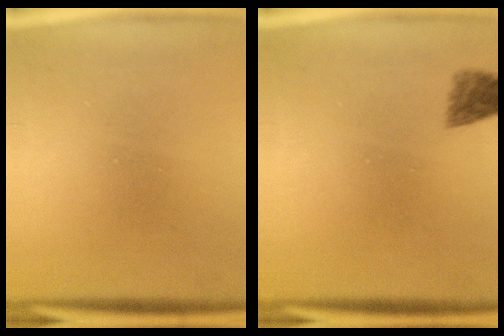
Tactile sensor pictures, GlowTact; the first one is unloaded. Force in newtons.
{"total": 2.0}